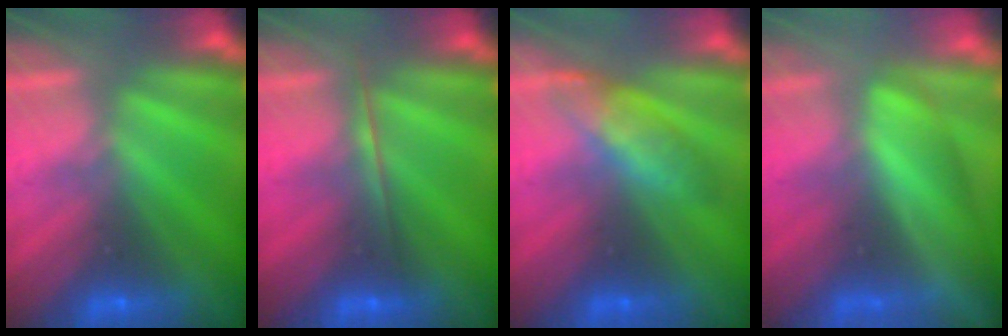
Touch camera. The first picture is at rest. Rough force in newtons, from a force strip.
{"total": 1.7}
{"total": 4.5}
{"total": 3.7}